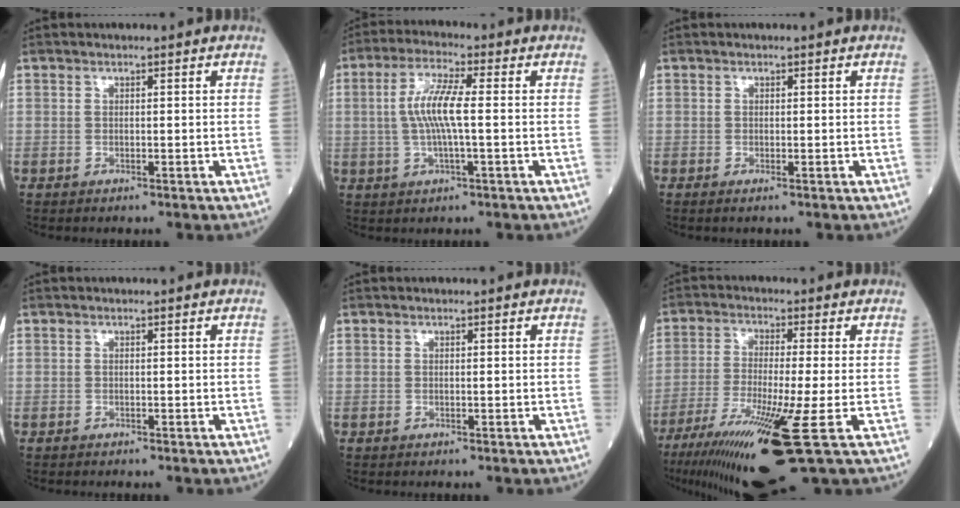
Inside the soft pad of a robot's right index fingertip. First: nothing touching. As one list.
[{"total": 7.3, "force": [0.1, 0.7, 7.3], "torque": [-0.152, 0.004, -0.002]}, {"total": 0.5, "force": [-0.3, -0.1, 0.4], "torque": [-0.006, -0.001, -0.006]}, {"total": 0.0}, {"total": 0.0}, {"total": 14.8, "force": [-7.4, -0.5, 12.8], "torque": [-0.229, -0.046, -0.130]}]